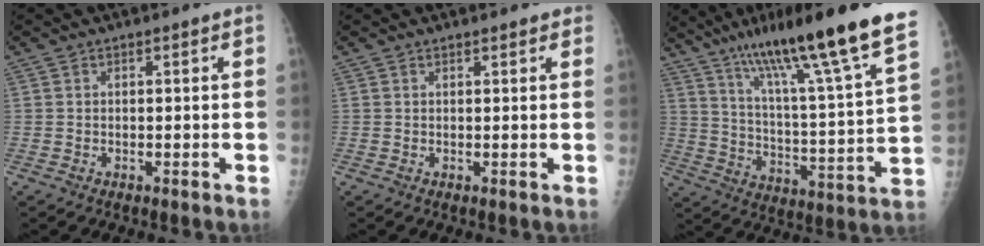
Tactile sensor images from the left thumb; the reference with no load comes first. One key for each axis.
{"total": 1.6, "fx": 1.4, "fy": 0.6, "fz": 0.5, "tx": 0.006, "ty": -0.001, "tz": 0.014}
{"total": 25.0, "fx": 17.0, "fy": 2.1, "fz": 18.2, "tx": -0.277, "ty": -0.049, "tz": 0.270}